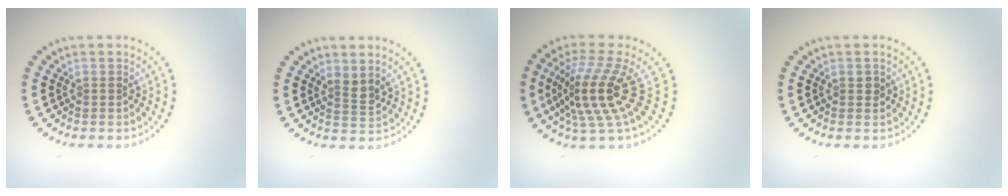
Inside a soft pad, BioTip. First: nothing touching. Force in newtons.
{"total": 1.5, "press": 1.1, "slide": 1.0}
{"total": 5.1, "press": 3.6, "slide": 3.6}
{"total": 0.7, "press": 0.7, "slide": 0.3}